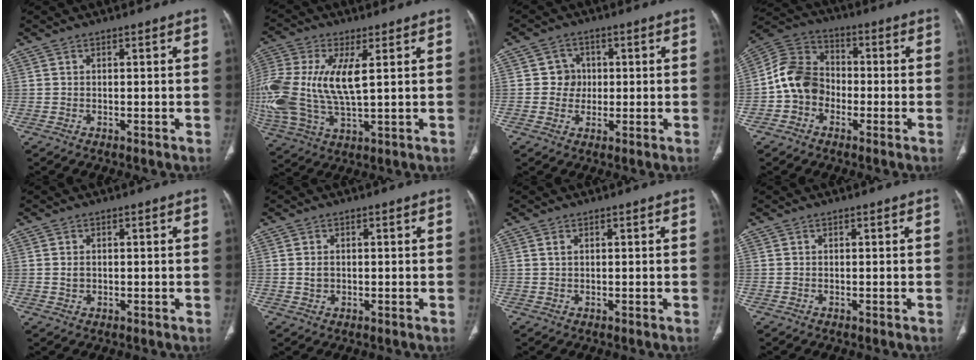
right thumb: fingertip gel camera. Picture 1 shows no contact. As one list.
[{"total": 20.6, "force": [2.7, 9.5, 18.0], "torque": [-0.439, -0.006, 0.052]}, {"total": 4.5, "force": [0.2, 4.3, 1.1], "torque": [0.016, 0.010, 0.000]}, {"total": 10.3, "force": [-2.3, 8.4, 5.4], "torque": [-0.089, 0.037, -0.057]}, {"total": 1.3, "force": [0.1, 1.0, 0.7], "torque": [-0.011, 0.001, 0.006]}, {"total": 1.6, "force": [0.1, 1.3, 0.9], "torque": [-0.013, 0.001, 0.006]}, {"total": 0.8, "force": [0.4, 0.4, 0.6], "torque": [-0.014, 0.002, 0.010]}, {"total": 0.0}]